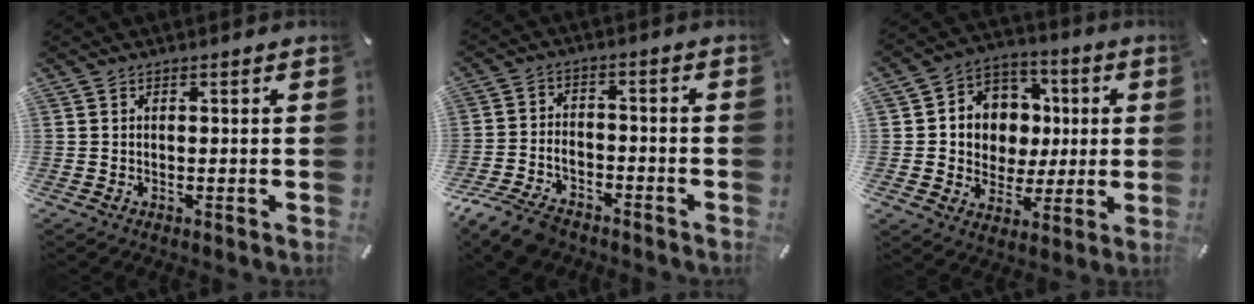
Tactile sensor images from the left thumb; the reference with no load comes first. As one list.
[{"total": 8.3, "force": [-6.2, 4.5, 3.3], "torque": [-0.063, 0.028, -0.115]}, {"total": 10.2, "force": [-0.1, 10.1, 1.6], "torque": [-0.025, 0.001, 0.006]}]